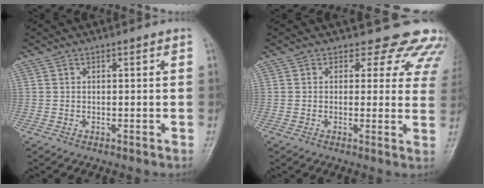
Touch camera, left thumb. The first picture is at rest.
{"total": 11.6, "force": [9.7, 6.0, 2.3], "torque": [0.032, -0.043, 0.076]}